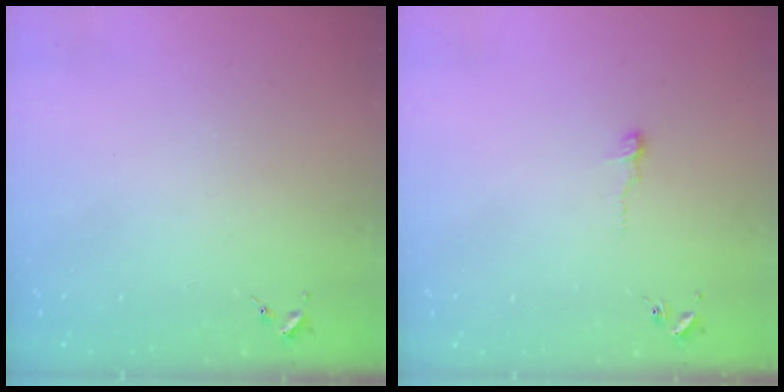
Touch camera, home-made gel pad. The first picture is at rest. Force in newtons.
{"total": 3.6, "press": 3.6, "slide": 0.3}